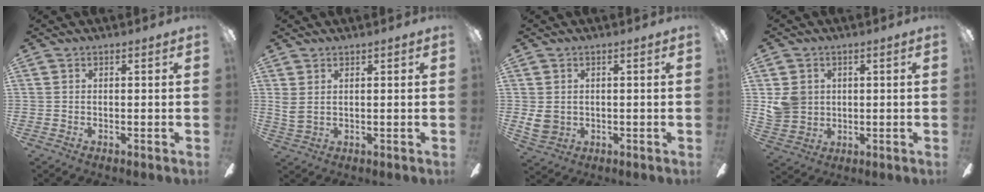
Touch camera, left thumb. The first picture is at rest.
{"total": 2.7, "force": [1.5, 1.3, 1.8], "torque": [-0.046, -0.001, 0.025]}
{"total": 3.8, "force": [0.4, 3.3, 1.9], "torque": [-0.035, 0.000, 0.009]}
{"total": 6.5, "force": [1.6, 6.0, 1.9], "torque": [-0.044, 0.006, 0.034]}